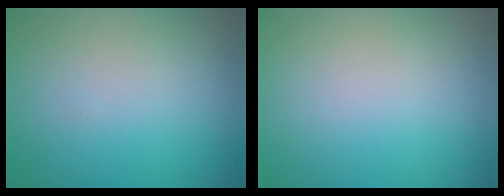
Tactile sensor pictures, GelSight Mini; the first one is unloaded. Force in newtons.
{"total": 0.0}